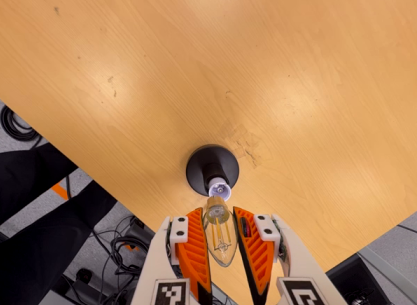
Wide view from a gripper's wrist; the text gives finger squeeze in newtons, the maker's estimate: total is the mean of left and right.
{"total": 10.4, "left": 9.5, "right": 11.2}